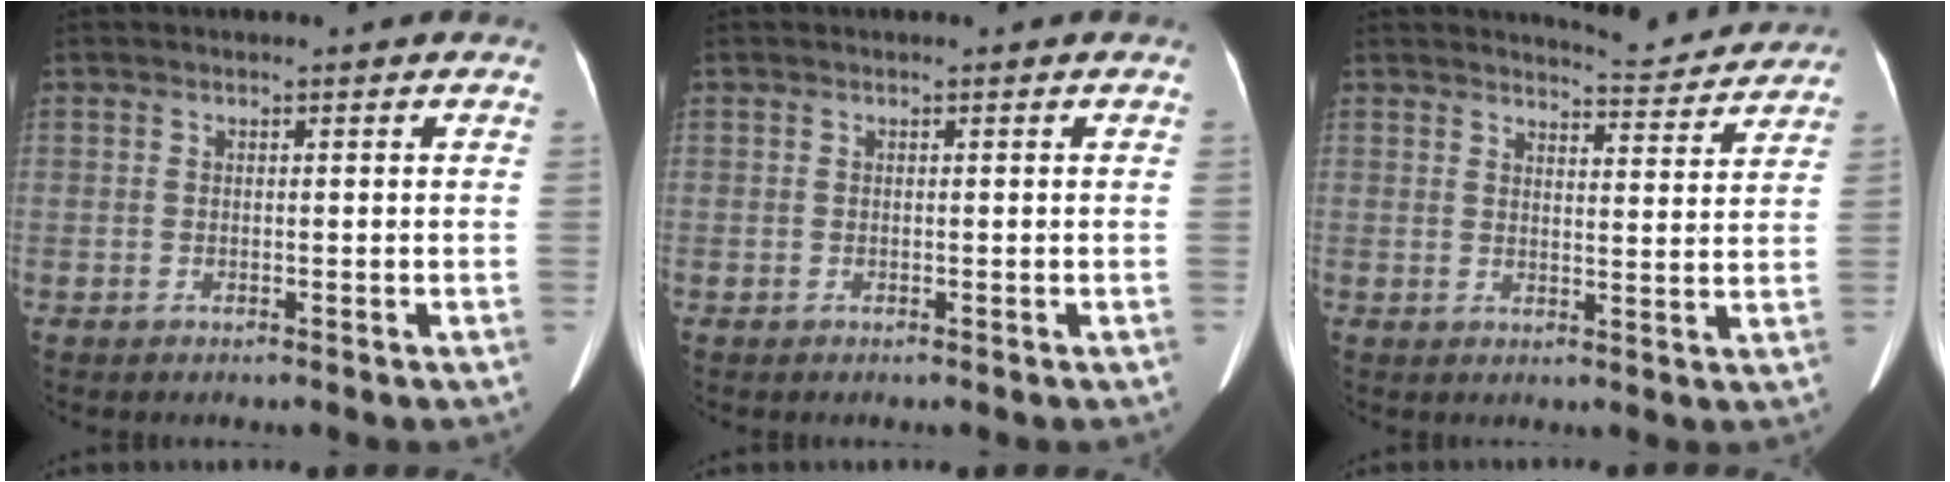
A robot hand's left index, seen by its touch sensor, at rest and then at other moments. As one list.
[{"total": 0.0}, {"total": 7.2, "force": [7.2, 0.3, 0.2], "torque": [-0.010, -0.013, 0.087]}]